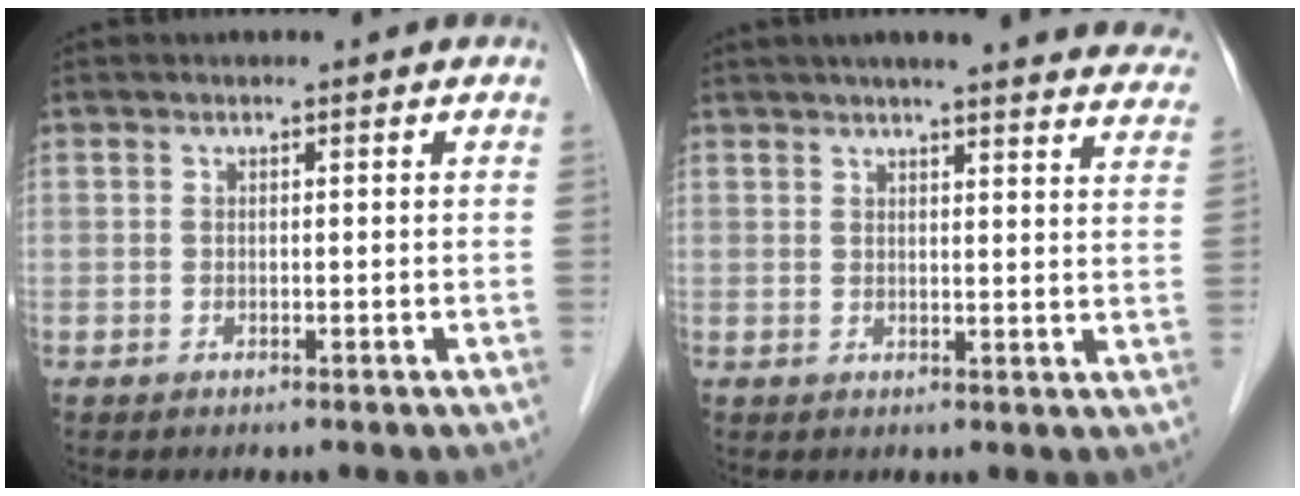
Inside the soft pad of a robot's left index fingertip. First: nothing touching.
{"total": 24.0, "force": [21.9, 2.7, 9.5], "torque": [-0.127, -0.027, 0.246]}